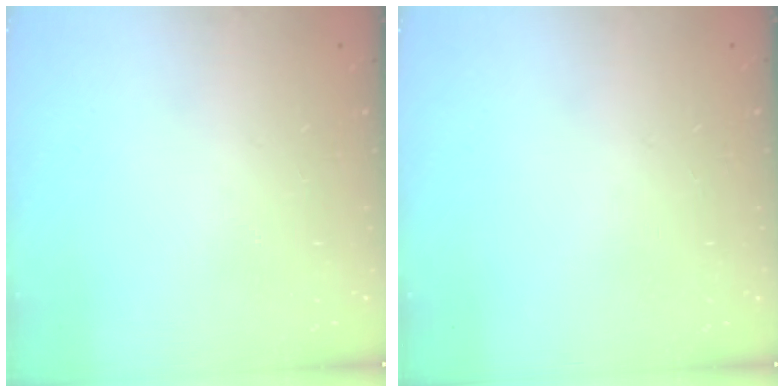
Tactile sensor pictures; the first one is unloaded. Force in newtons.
{"total": 0.0}